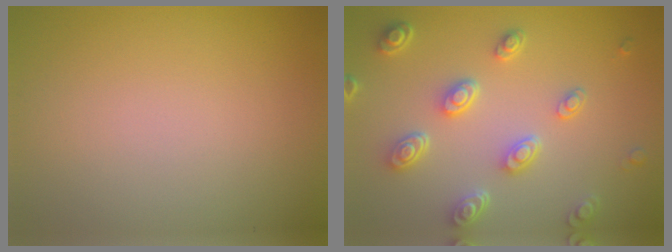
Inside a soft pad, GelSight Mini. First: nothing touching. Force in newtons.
{"total": 4.7, "press": 3.7, "slide": 2.9}